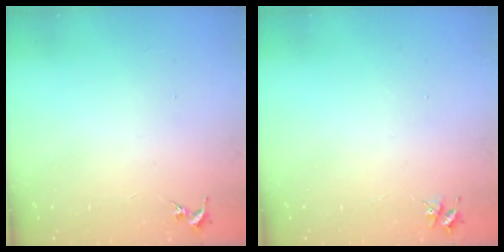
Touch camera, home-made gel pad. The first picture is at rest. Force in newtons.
{"total": 3.5, "press": 3.5, "slide": 0.5}